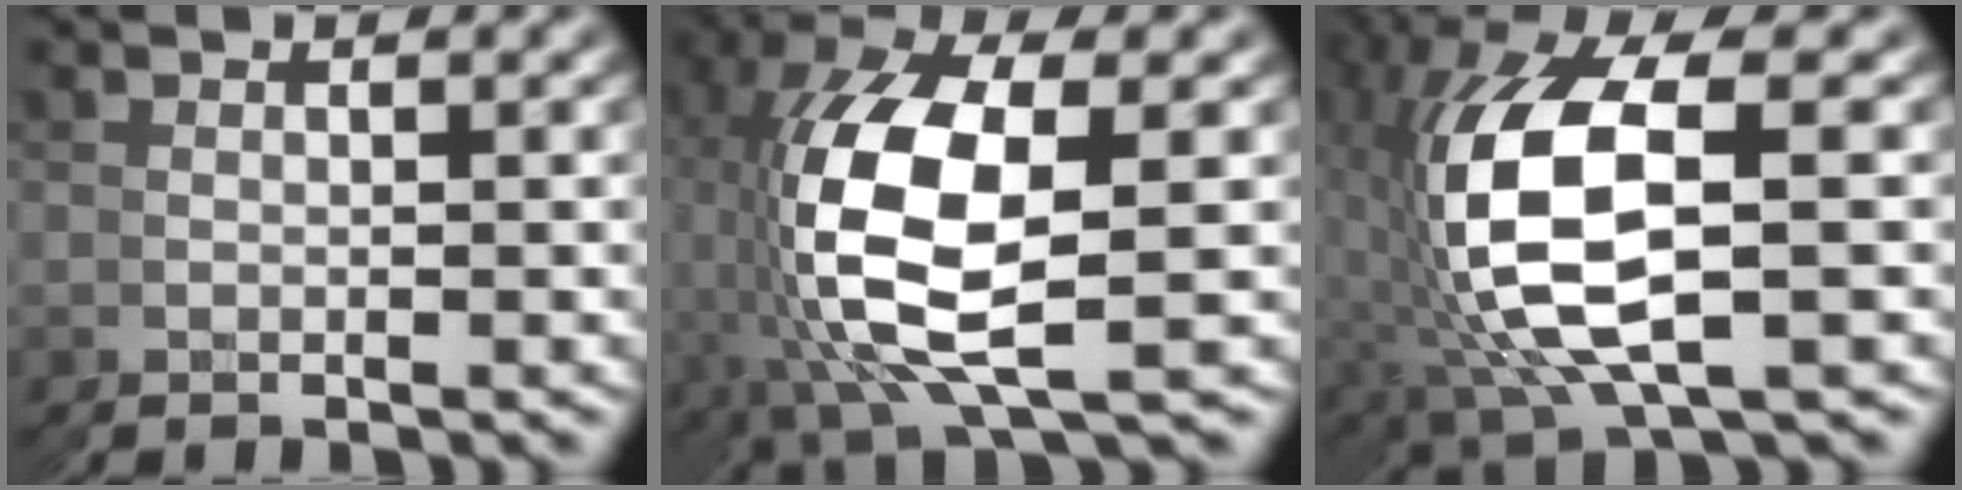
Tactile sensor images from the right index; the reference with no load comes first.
{"total": 11.0, "force": [0.8, 5.6, 9.5], "torque": [-0.229, -0.025, 0.042]}
{"total": 12.1, "force": [0.6, 6.5, 10.1], "torque": [-0.236, -0.023, 0.035]}